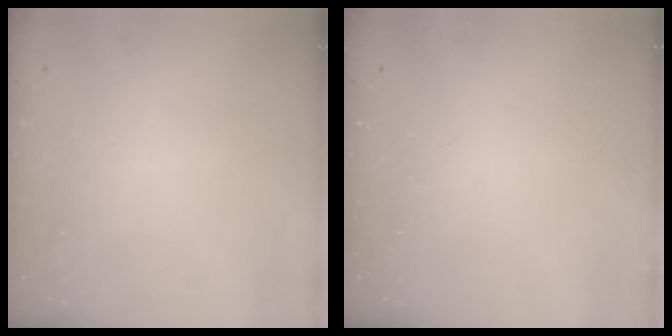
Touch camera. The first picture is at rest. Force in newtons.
{"total": 0.0}